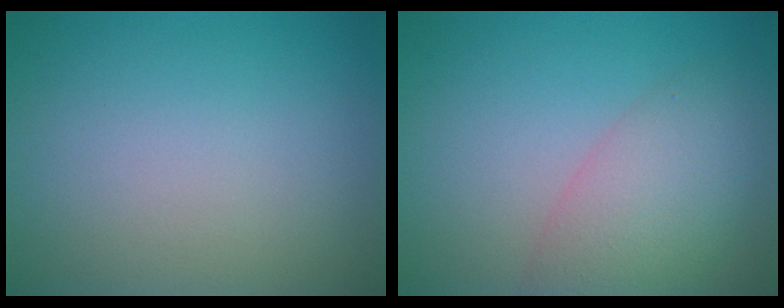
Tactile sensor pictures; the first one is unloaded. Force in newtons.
{"total": 5.8, "press": 5.8, "slide": 0.4}